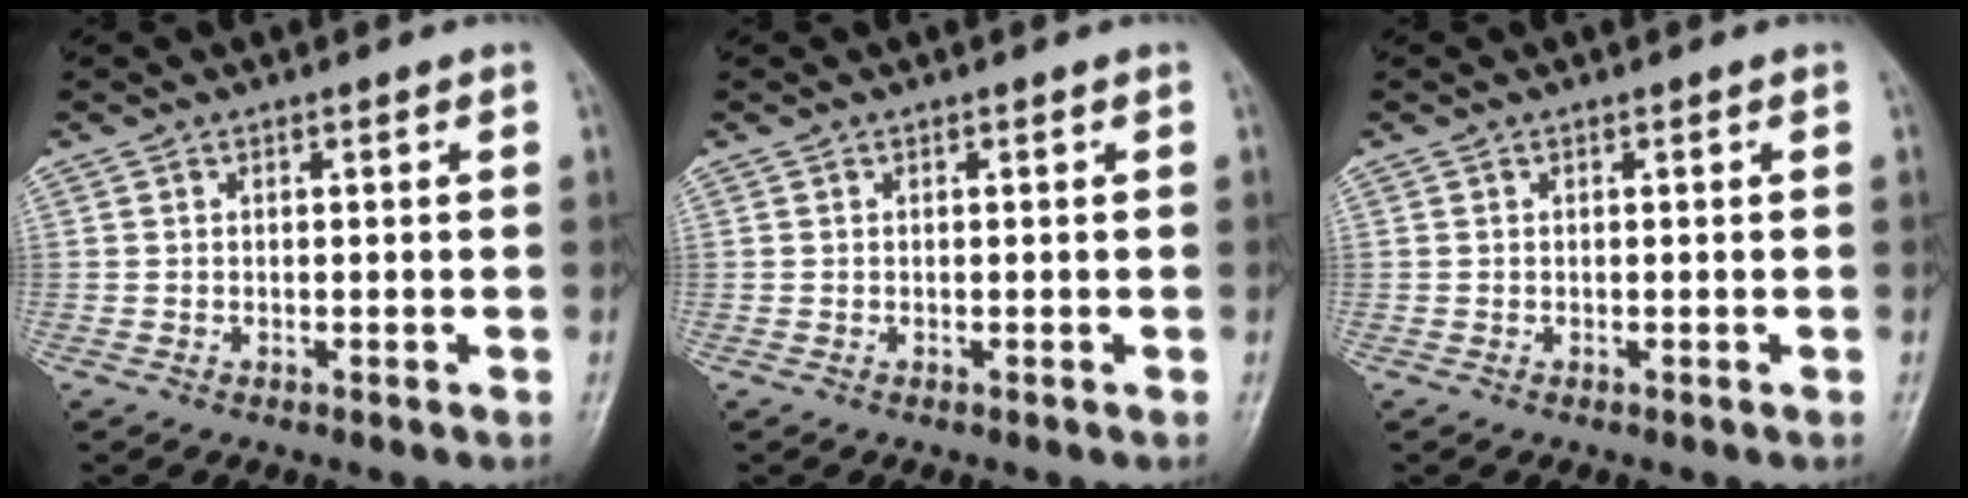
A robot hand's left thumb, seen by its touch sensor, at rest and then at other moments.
{"total": 0.0}
{"total": 0.0}